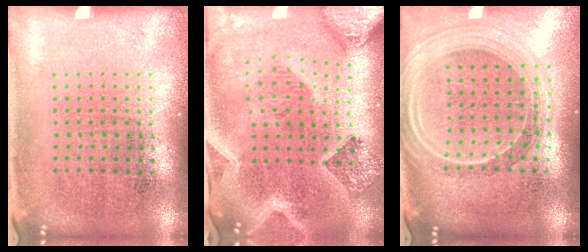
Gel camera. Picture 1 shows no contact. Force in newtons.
{"total": 2.9, "press": 2.6, "slide": 1.3}
{"total": 2.4, "press": 2.1, "slide": 1.2}